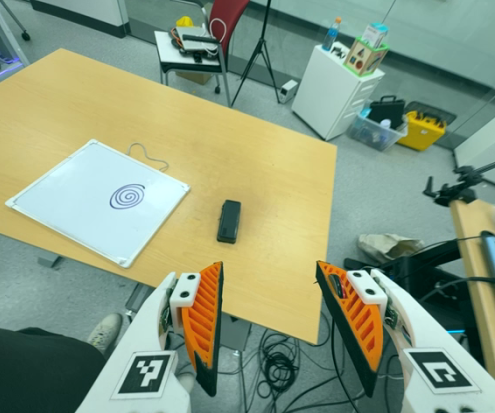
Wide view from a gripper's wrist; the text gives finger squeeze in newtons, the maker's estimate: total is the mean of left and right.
{"total": 0.0}